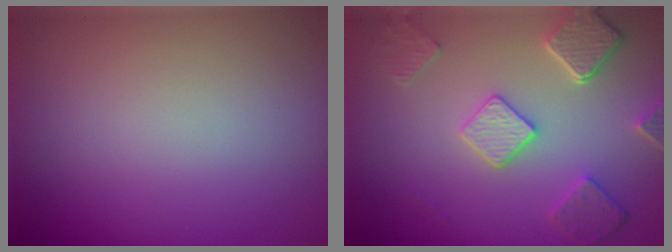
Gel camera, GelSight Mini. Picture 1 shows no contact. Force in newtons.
{"total": 4.9, "press": 4.0, "slide": 2.9}